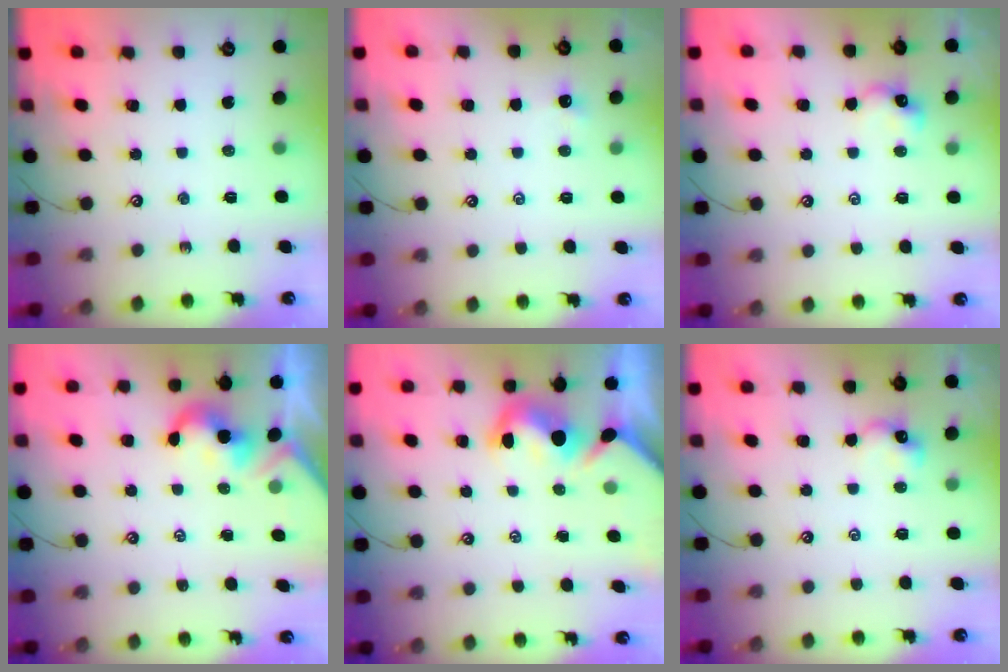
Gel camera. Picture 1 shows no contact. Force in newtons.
{"total": 0.0}
{"total": 0.0}
{"total": 2.0, "press": 1.9, "slide": 0.5}
{"total": 3.5, "press": 3.3, "slide": 1.2}
{"total": 0.0}